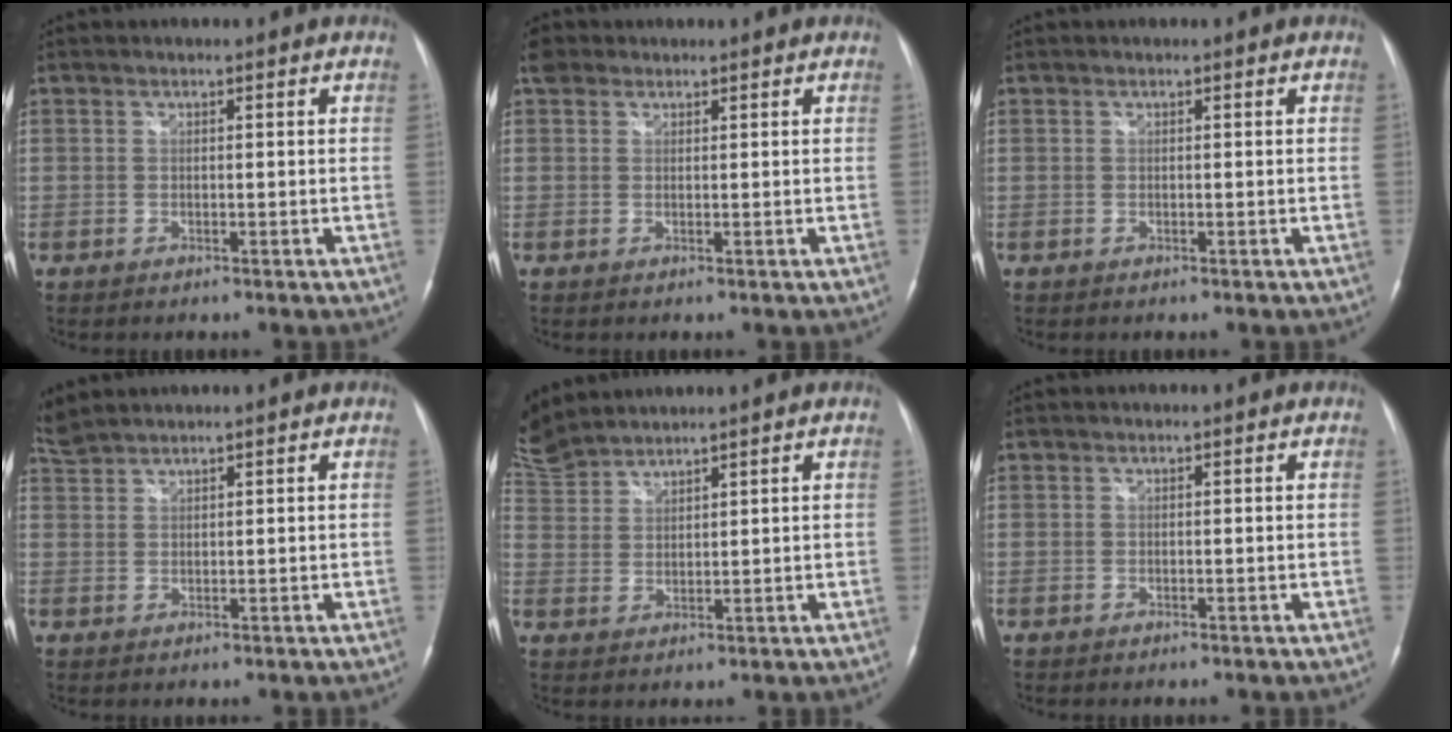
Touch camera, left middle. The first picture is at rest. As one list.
[{"total": 2.6, "force": [1.7, 1.9, 0.6], "torque": [-0.015, 0.021, 0.029]}, {"total": 0.0}, {"total": 3.2, "force": [3.2, 0.1, 0.1], "torque": [-0.019, 0.017, 0.072]}, {"total": 9.3, "force": [8.8, 2.3, 2.1], "torque": [-0.072, 0.017, 0.188]}, {"total": 0.0}]